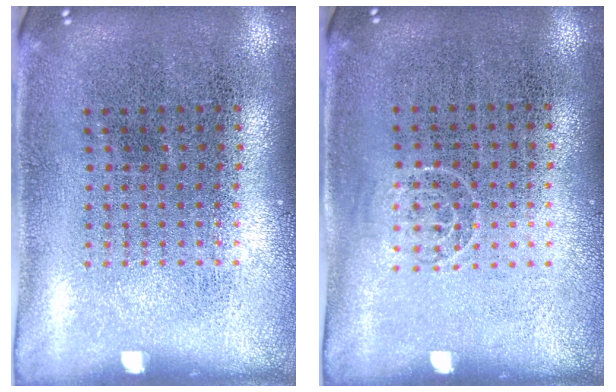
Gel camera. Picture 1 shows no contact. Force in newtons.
{"total": 0.7, "press": 0.5, "slide": 0.5}